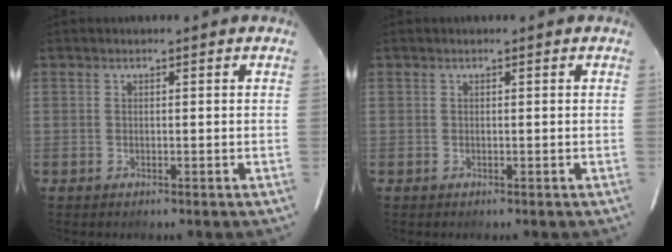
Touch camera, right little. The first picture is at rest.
{"total": 0.0}